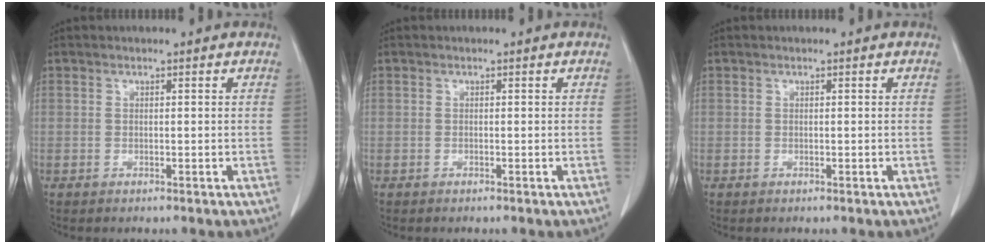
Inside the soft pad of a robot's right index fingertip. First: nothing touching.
{"total": 0.0}
{"total": 0.0}